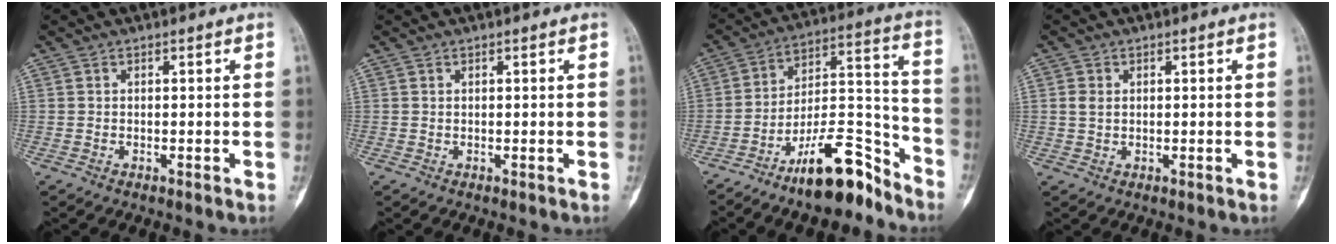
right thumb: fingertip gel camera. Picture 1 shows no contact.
{"total": 0.0}
{"total": 16.9, "force": [-12.0, 5.7, 10.5], "torque": [-0.138, 0.106, -0.201]}
{"total": 2.0, "force": [0.3, 1.6, 1.2], "torque": [-0.017, 0.002, 0.006]}